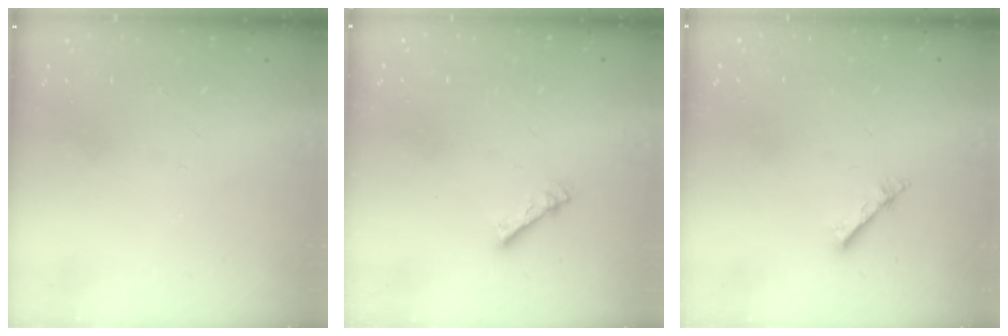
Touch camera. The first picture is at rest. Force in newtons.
{"total": 2.3, "press": 2.2, "slide": 0.4}
{"total": 2.6, "press": 2.6, "slide": 0.3}